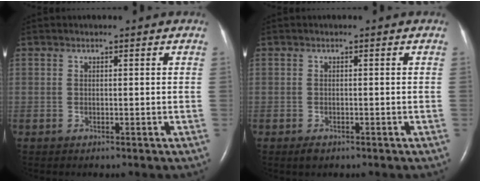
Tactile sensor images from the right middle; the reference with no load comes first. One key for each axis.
{"total": 1.1, "fx": -0.7, "fy": 0.6, "fz": 0.6, "tx": -0.014, "ty": -0.001, "tz": -0.009}